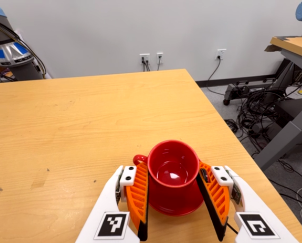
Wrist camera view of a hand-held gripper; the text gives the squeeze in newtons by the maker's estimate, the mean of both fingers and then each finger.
{"total": 3.2, "left": 2.8, "right": 3.6}